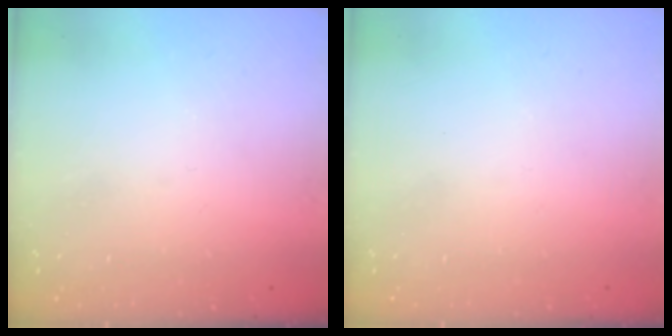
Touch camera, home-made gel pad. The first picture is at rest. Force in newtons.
{"total": 1.5, "press": 1.5, "slide": 0.1}